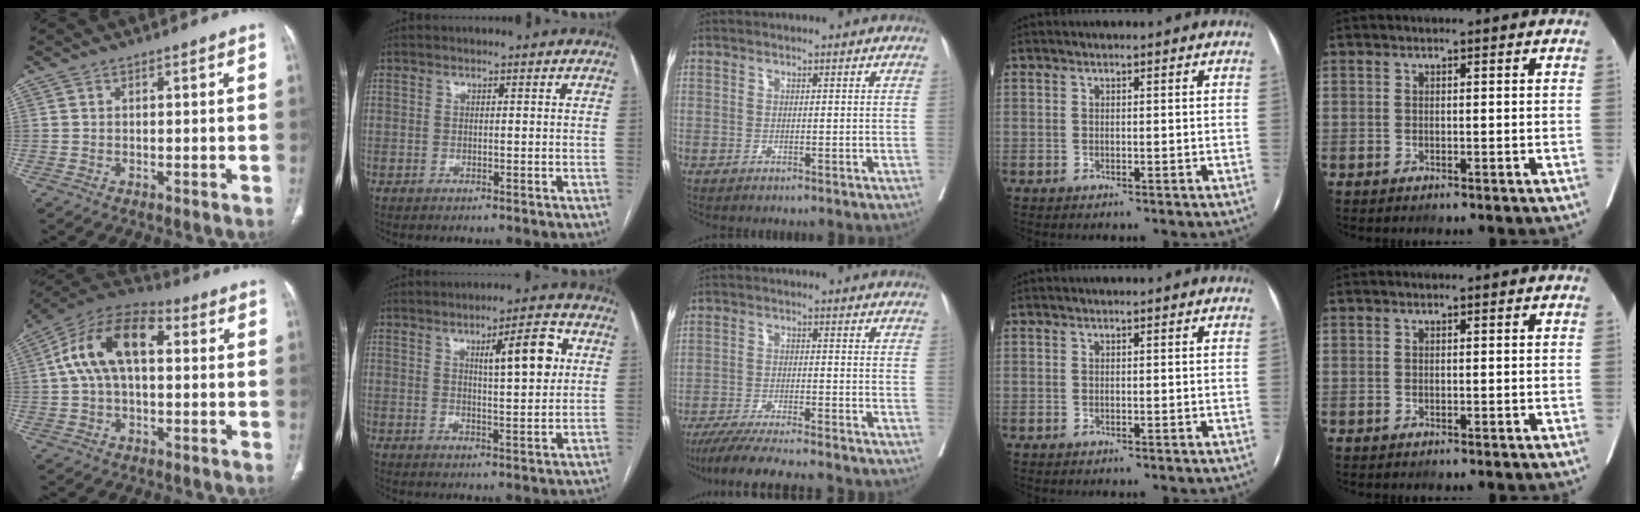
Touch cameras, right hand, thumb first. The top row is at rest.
{"thumb": {"total": 14.6, "force": [2.3, 8.1, 11.9], "torque": [-0.219, 0.041, 0.033]}, "index": {"total": 8.1, "force": [2.6, 1.3, 7.5], "torque": [-0.112, 0.006, 0.040]}, "middle": {"total": 14.4, "force": [-12.7, 0.5, 6.8], "torque": [-0.102, -0.029, -0.192]}}